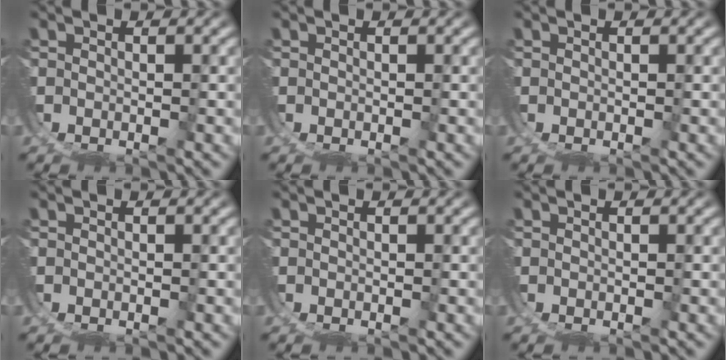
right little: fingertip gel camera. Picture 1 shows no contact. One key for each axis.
{"total": 0.0}
{"total": 0.0}
{"total": 0.0}
{"total": 0.0}
{"total": 0.0}